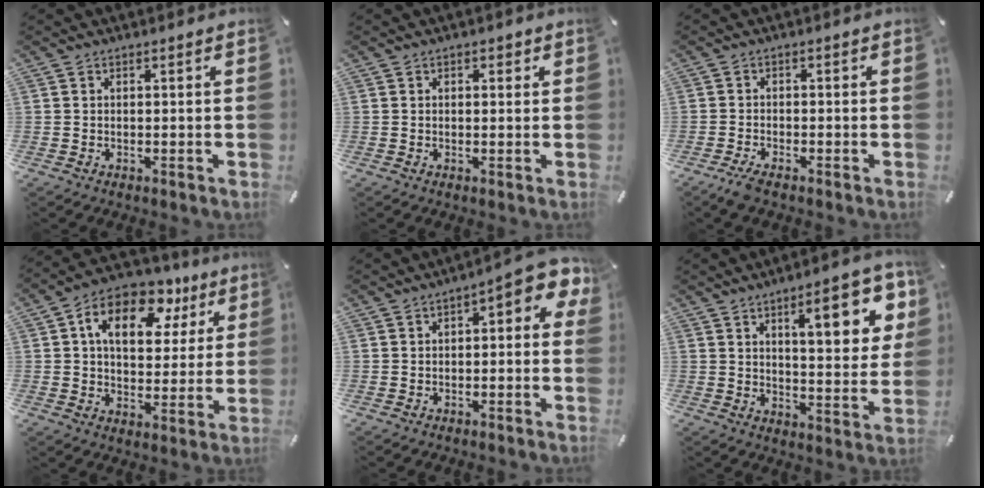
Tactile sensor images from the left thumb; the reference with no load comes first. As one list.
[{"total": 1.1, "force": [0.3, 0.9, 0.6], "torque": [-0.004, 0.004, 0.002]}, {"total": 2.5, "force": [-1.9, 0.4, 1.5], "torque": [-0.037, 0.002, -0.039]}, {"total": 14.2, "force": [6.3, 9.6, 8.4], "torque": [-0.126, -0.021, 0.110]}, {"total": 5.9, "force": [1.1, 2.7, 5.2], "torque": [-0.073, -0.008, 0.014]}, {"total": 15.2, "force": [7.0, 5.2, 12.4], "torque": [-0.164, -0.025, 0.104]}]